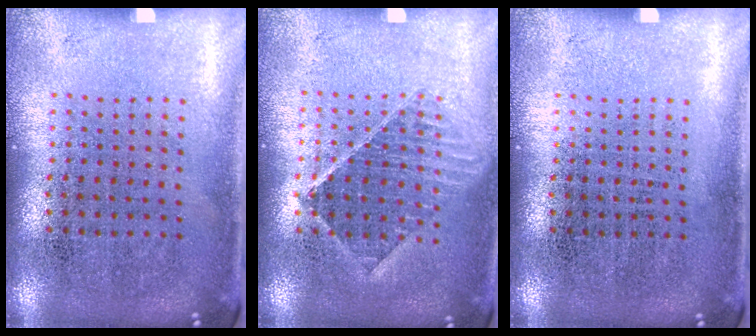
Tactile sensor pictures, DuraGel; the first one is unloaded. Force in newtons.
{"total": 1.2, "press": 1.1, "slide": 0.4}
{"total": 0.0}